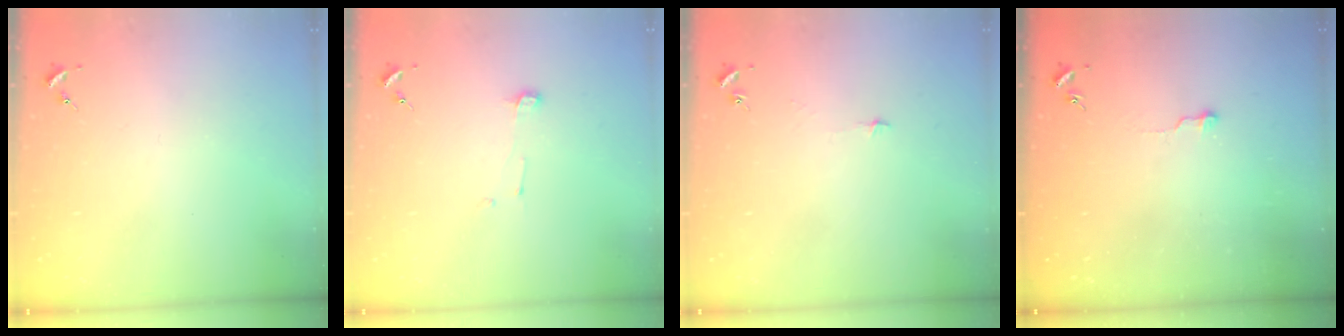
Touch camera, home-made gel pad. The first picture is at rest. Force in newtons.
{"total": 3.9, "press": 3.9, "slide": 0.5}
{"total": 2.9, "press": 2.9, "slide": 0.3}
{"total": 4.1, "press": 4.0, "slide": 0.4}